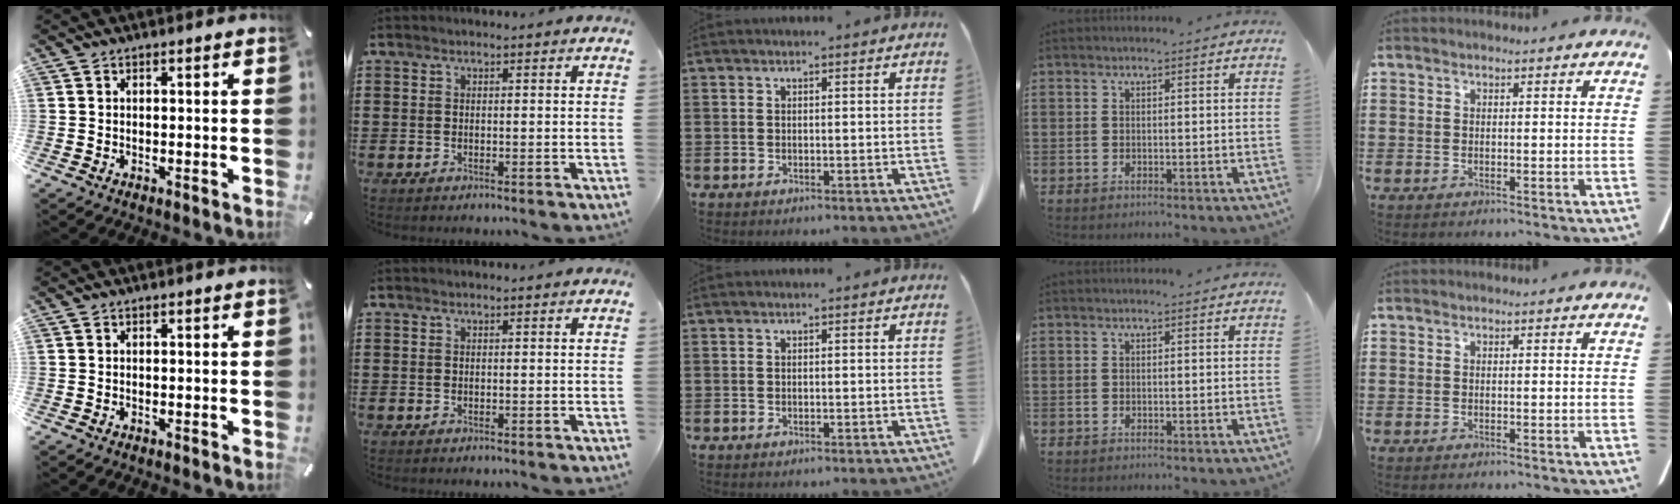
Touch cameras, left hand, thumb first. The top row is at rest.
{}